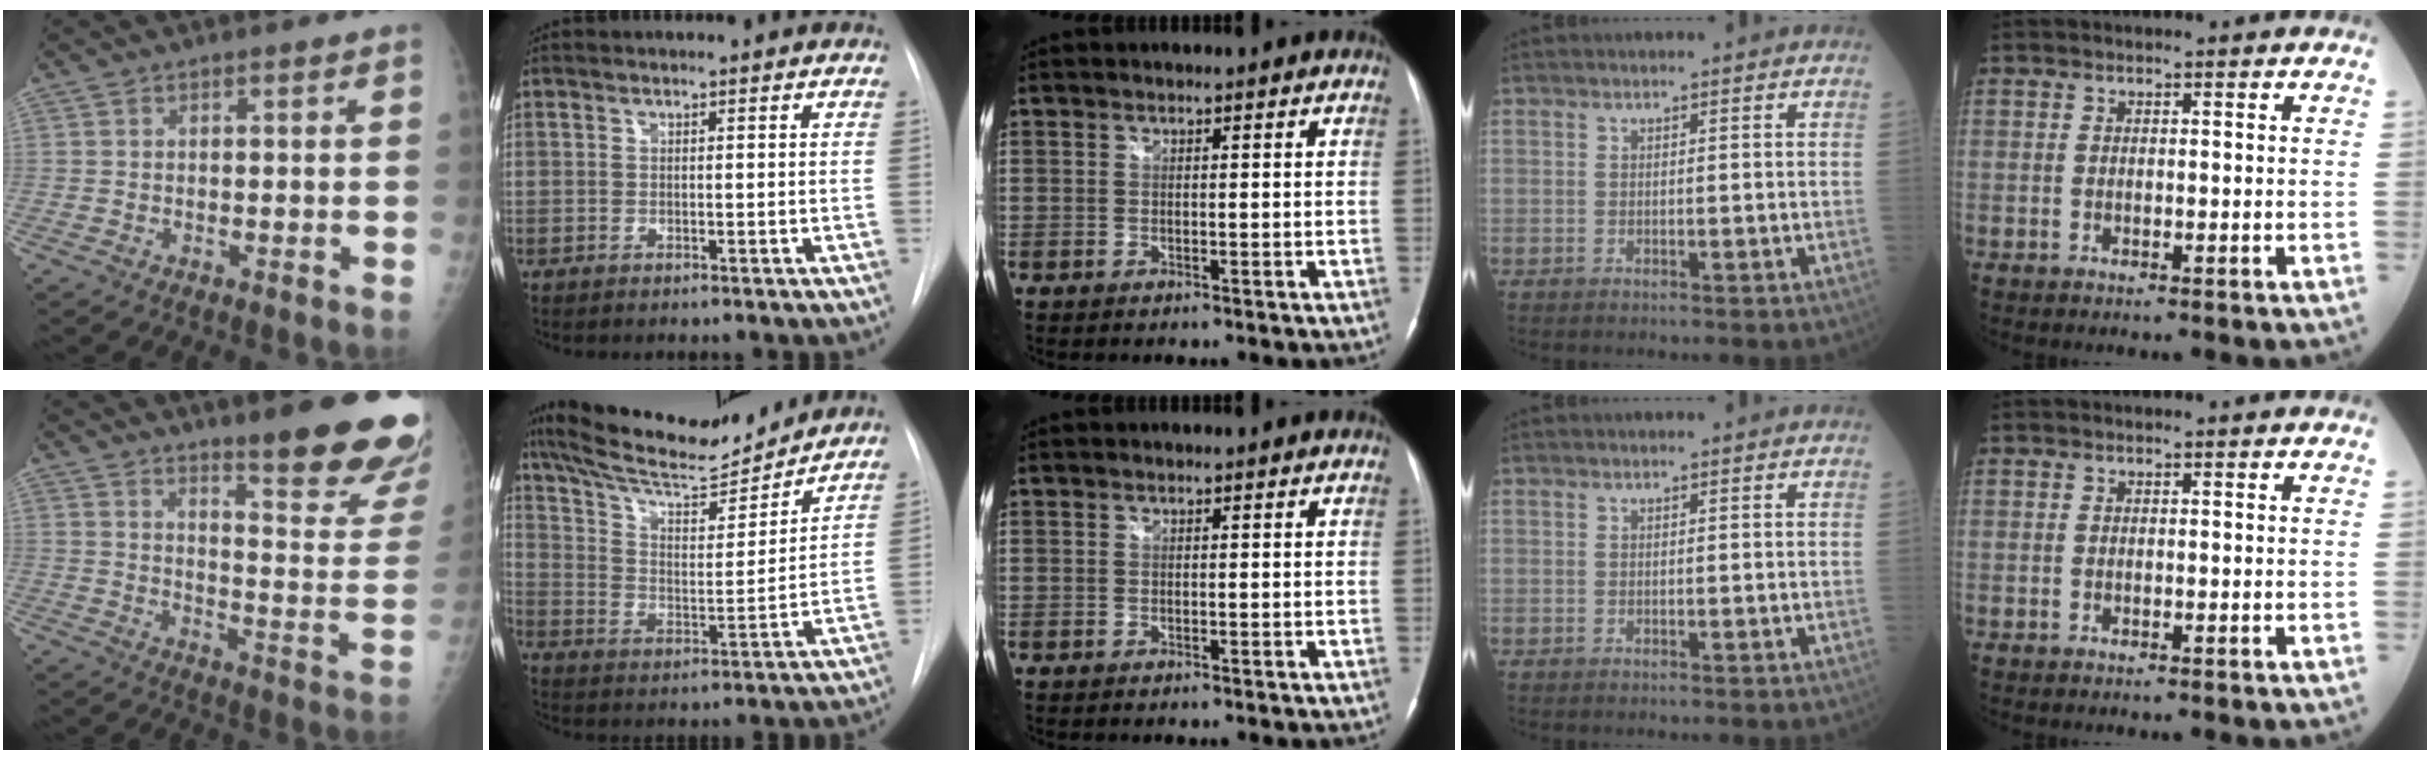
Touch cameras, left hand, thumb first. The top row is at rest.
{"thumb": {"total": 19.3, "force": [13.5, 3.0, 13.4], "torque": [-0.146, -0.104, 0.183]}, "index": {"total": 17.0, "force": [15.5, 2.5, 6.4], "torque": [-0.112, -0.005, 0.252]}}